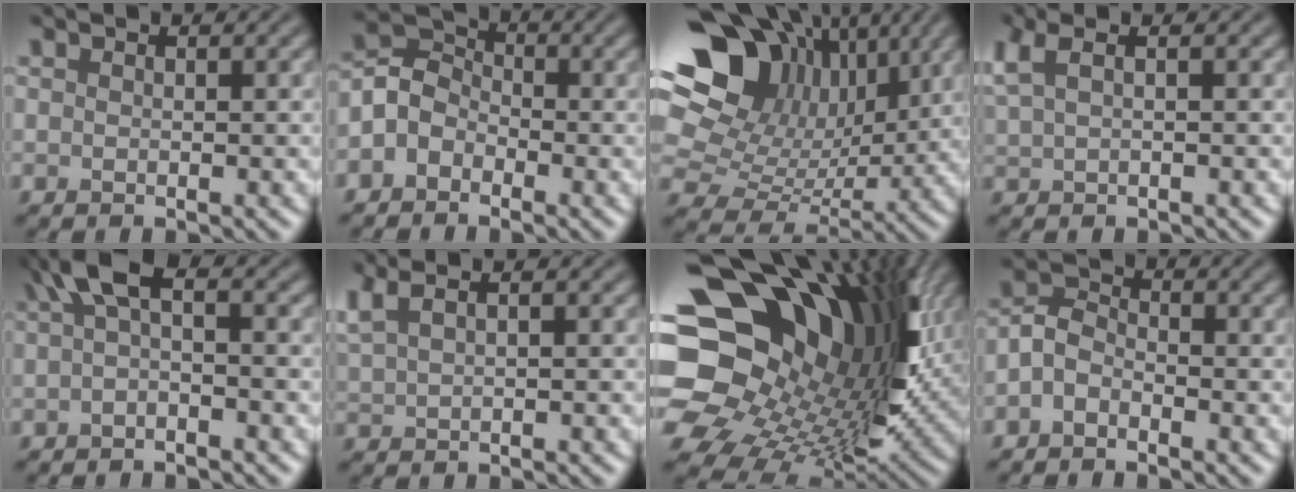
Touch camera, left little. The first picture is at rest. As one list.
[{"total": 3.1, "force": [-1.7, 2.3, 1.2], "torque": [-0.015, 0.012, -0.047]}, {"total": 17.8, "force": [6.7, 12.8, 10.4], "torque": [-0.233, 0.041, 0.123]}, {"total": 2.7, "force": [1.2, 1.1, 2.2], "torque": [-0.063, 0.012, 0.027]}, {"total": 3.8, "force": [0.8, 1.6, 3.4], "torque": [-0.060, 0.010, 0.003]}, {"total": 2.7, "force": [1.6, 0.8, 2.0], "torque": [-0.061, 0.013, 0.038]}, {"total": 20.0, "force": [2.8, 14.1, 13.9], "torque": [-0.254, -0.018, 0.068]}, {"total": 2.5, "force": [-1.5, 1.5, 1.4], "torque": [-0.026, 0.007, -0.042]}]